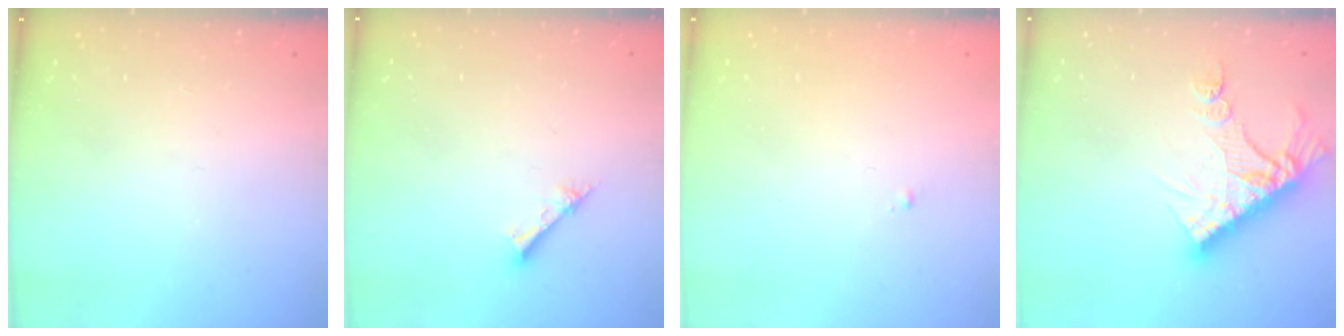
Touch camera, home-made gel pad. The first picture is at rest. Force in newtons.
{"total": 1.6, "press": 1.6, "slide": 0.2}
{"total": 0.6, "press": 0.6, "slide": 0.2}
{"total": 11.6, "press": 11.5, "slide": 1.1}